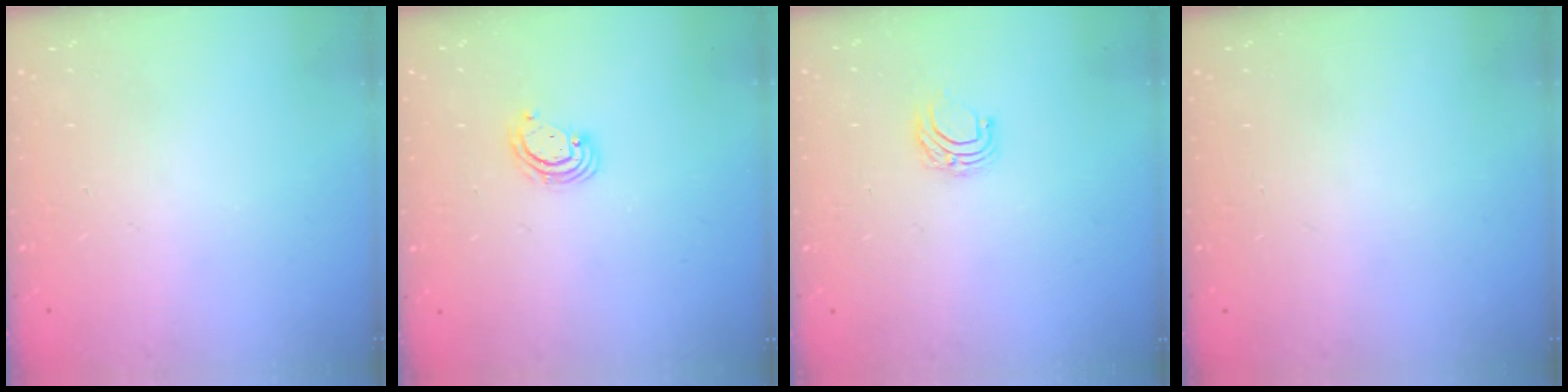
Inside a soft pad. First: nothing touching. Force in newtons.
{"total": 3.0, "press": 2.9, "slide": 0.3}
{"total": 5.2, "press": 5.2, "slide": 0.4}
{"total": 0.0}